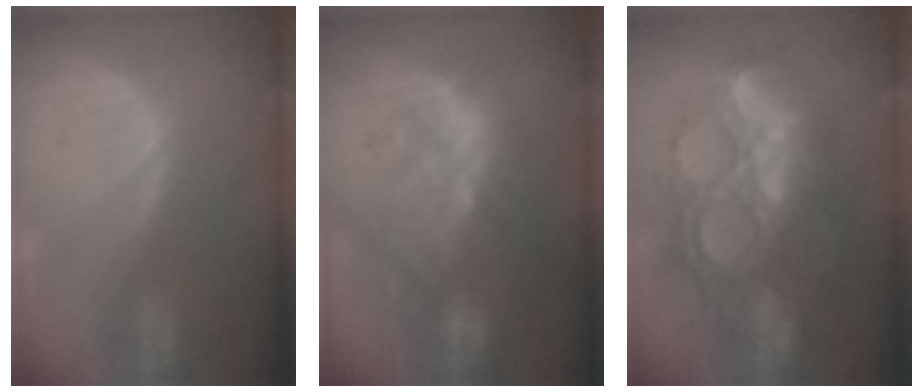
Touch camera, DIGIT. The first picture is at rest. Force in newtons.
{"total": 9.9, "press": 9.5, "slide": 2.5}
{"total": 13.6, "press": 13.5, "slide": 1.5}